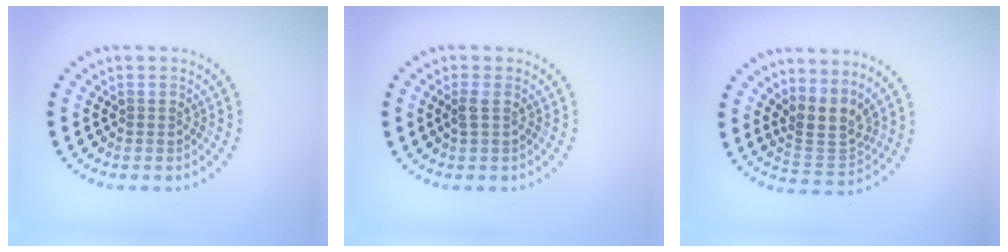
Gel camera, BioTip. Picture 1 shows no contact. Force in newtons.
{"total": 0.8, "press": 0.8, "slide": 0.3}
{"total": 3.1, "press": 2.2, "slide": 2.1}